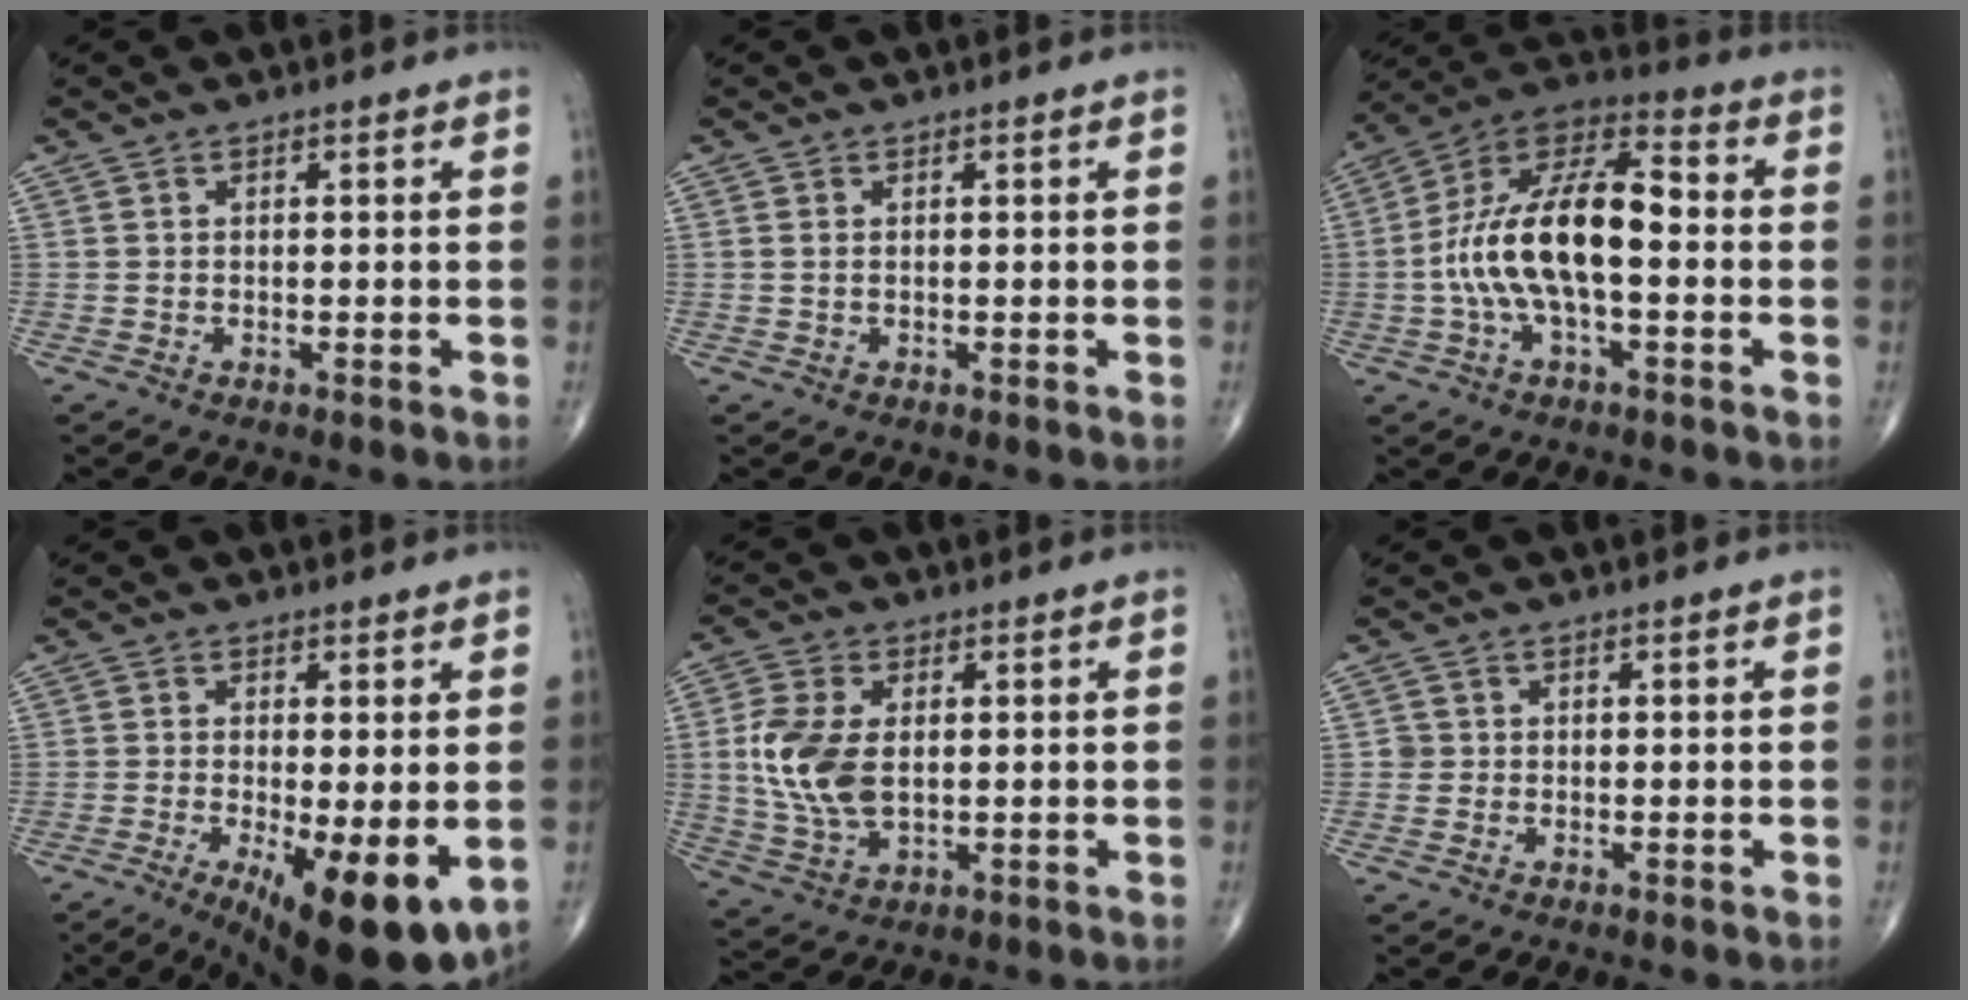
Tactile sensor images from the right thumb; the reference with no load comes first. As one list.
[{"total": 0.6, "force": [0.2, 0.3, 0.4], "torque": [-0.011, 0.004, 0.005]}, {"total": 17.8, "force": [-1.5, 8.0, 15.8], "torque": [-0.293, 0.046, -0.035]}, {"total": 13.5, "force": [-4.1, 4.2, 12.2], "torque": [-0.161, -0.022, -0.049]}, {"total": 10.8, "force": [0.8, 6.3, 8.7], "torque": [-0.191, -0.004, 0.022]}, {"total": 1.2, "force": [-0.1, 1.2, 0.1], "torque": [0.007, 0.004, -0.003]}]